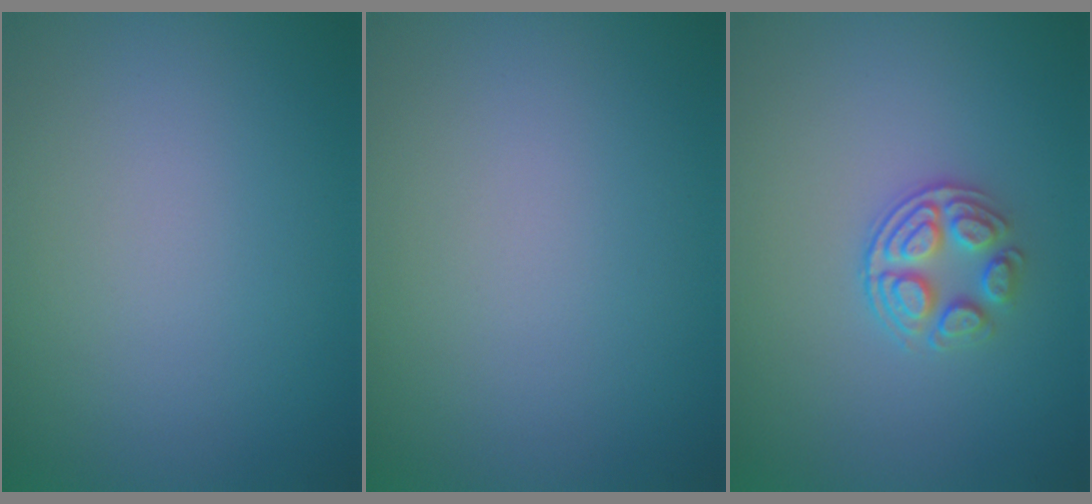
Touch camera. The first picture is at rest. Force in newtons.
{"total": 0.0}
{"total": 3.0, "press": 2.6, "slide": 1.5}